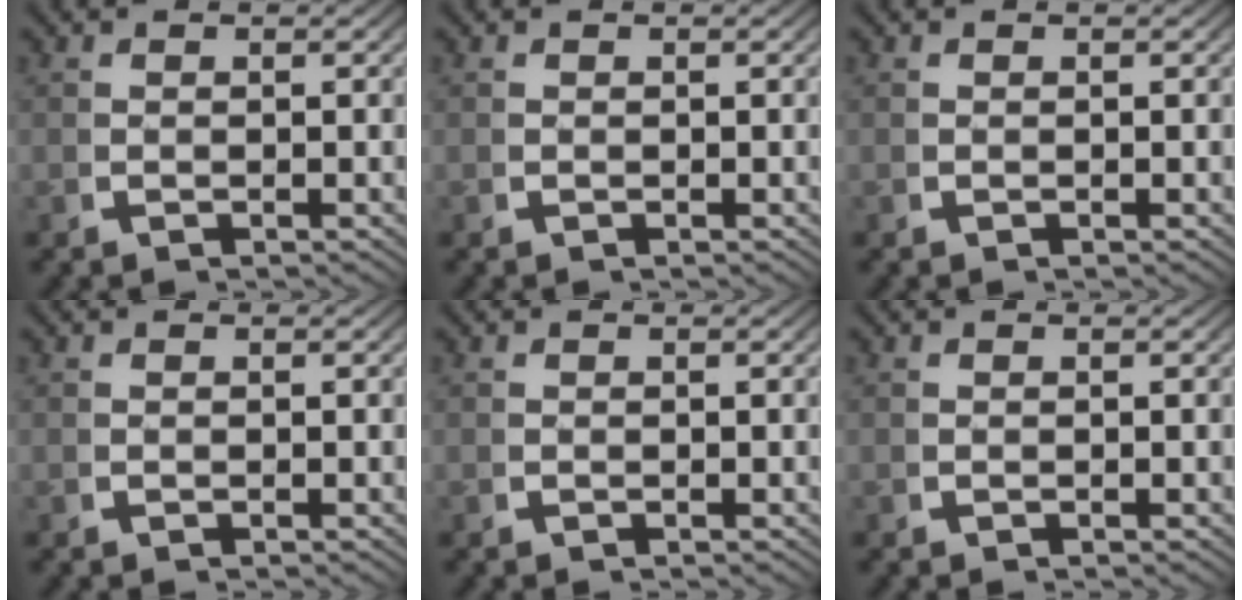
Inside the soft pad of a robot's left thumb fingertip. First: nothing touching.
{"total": 0.0}
{"total": 0.0}
{"total": 0.0}
{"total": 0.0}
{"total": 0.0}